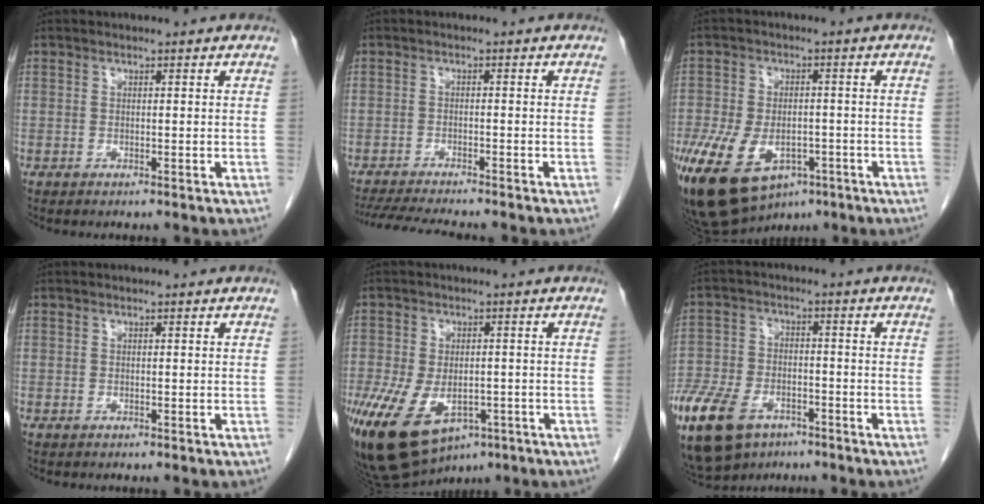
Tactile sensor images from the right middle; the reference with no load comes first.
{"total": 8.8, "force": [-8.0, 0.3, 3.8], "torque": [-0.059, -0.016, -0.126]}
{"total": 18.0, "force": [-9.1, 11.0, 11.1], "torque": [-0.260, -0.010, -0.137]}
{"total": 0.0}
{"total": 16.5, "force": [-8.0, 9.8, 10.6], "torque": [-0.234, -0.017, -0.113]}
{"total": 20.3, "force": [-11.9, 12.0, 11.3], "torque": [-0.331, -0.030, -0.205]}